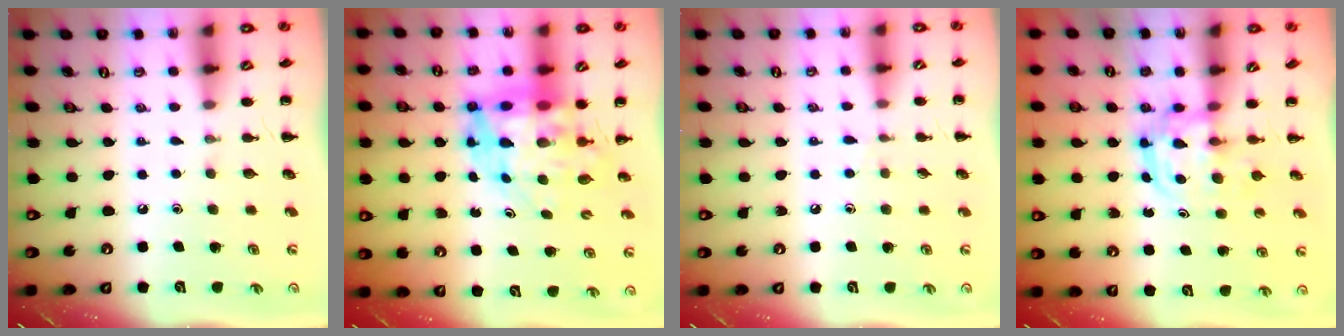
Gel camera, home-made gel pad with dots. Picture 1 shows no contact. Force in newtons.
{"total": 10.0, "press": 9.6, "slide": 2.7}
{"total": 4.7, "press": 4.3, "slide": 1.8}
{"total": 3.1, "press": 3.1, "slide": 0.4}